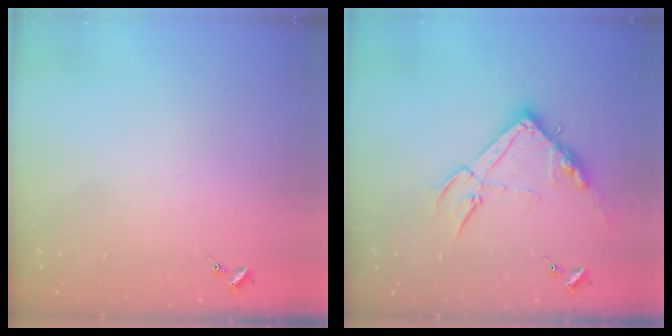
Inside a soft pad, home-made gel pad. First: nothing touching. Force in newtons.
{"total": 15.6, "press": 15.6, "slide": 0.6}